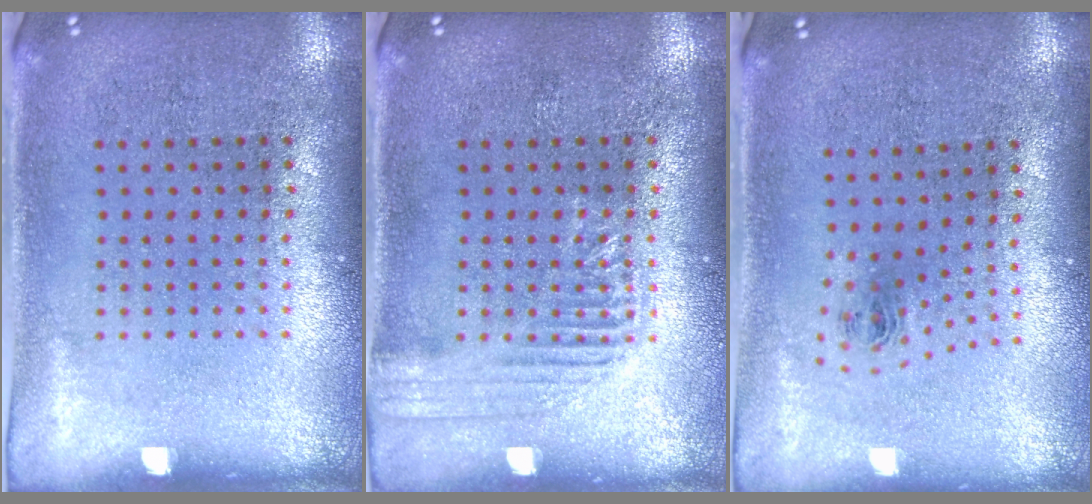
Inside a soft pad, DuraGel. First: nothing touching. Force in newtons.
{"total": 1.7, "press": 1.6, "slide": 0.2}
{"total": 0.9, "press": 0.4, "slide": 0.8}